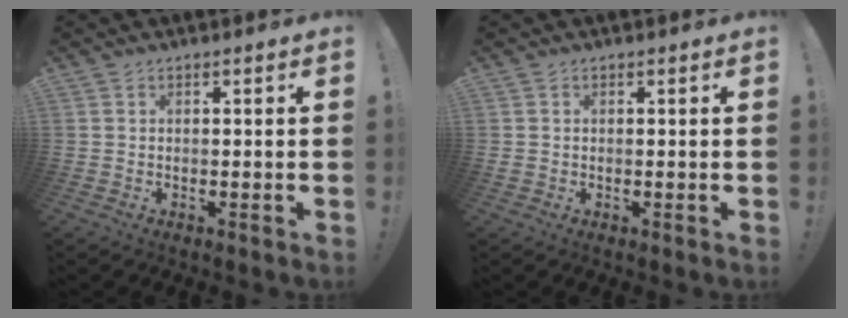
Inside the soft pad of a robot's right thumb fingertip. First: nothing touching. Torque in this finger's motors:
{"motor_torque": [-0.20, -0.15, -0.08, 0.14, -0.03]}